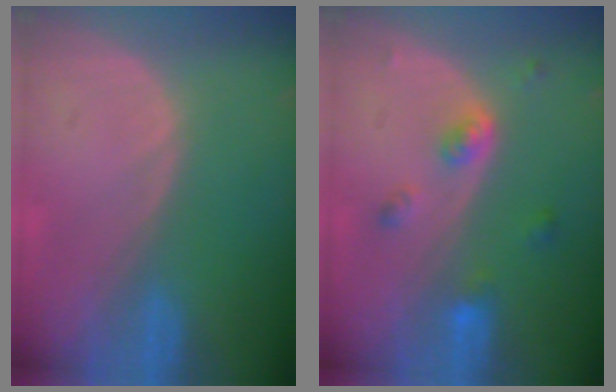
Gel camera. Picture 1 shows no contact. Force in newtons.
{"total": 4.3, "press": 3.9, "slide": 1.8}